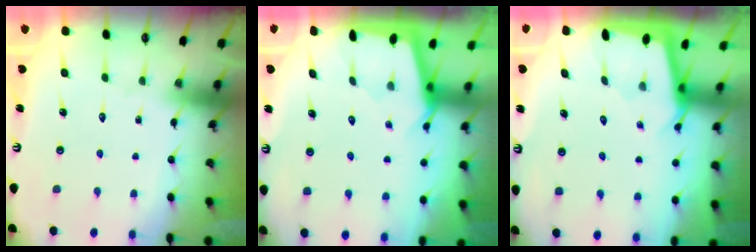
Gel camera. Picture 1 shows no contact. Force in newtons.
{"total": 2.2, "press": 2.2, "slide": 0.3}
{"total": 1.6, "press": 1.6, "slide": 0.2}